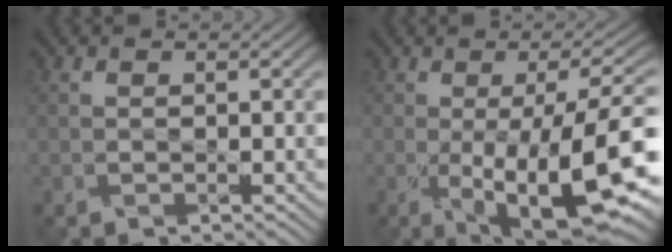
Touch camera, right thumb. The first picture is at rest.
{"total": 14.0, "force": [-3.1, 4.5, 12.9], "torque": [-0.193, -0.027, -0.037]}